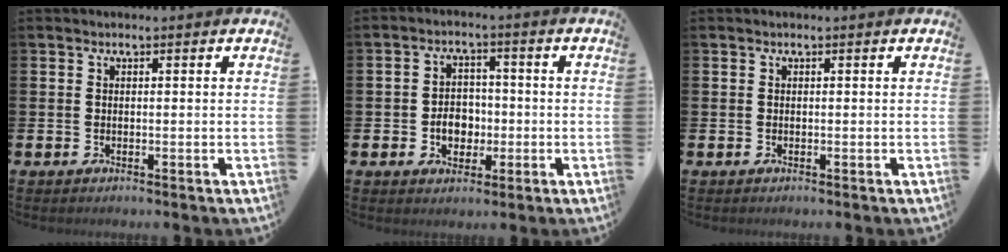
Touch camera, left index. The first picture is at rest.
{"total": 4.4, "force": [-0.9, 3.4, 2.5], "torque": [-0.032, -0.001, -0.025]}
{"total": 0.0}